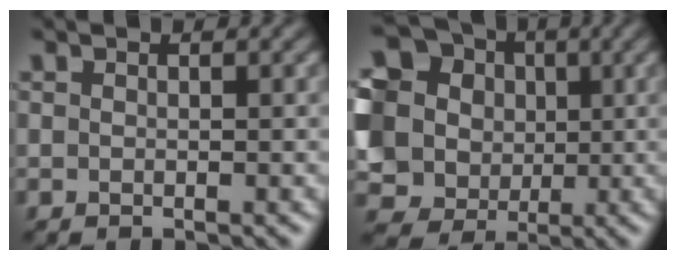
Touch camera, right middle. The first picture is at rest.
{"total": 16.7, "force": [2.2, 15.3, 6.5], "torque": [-0.195, 0.012, 0.016]}